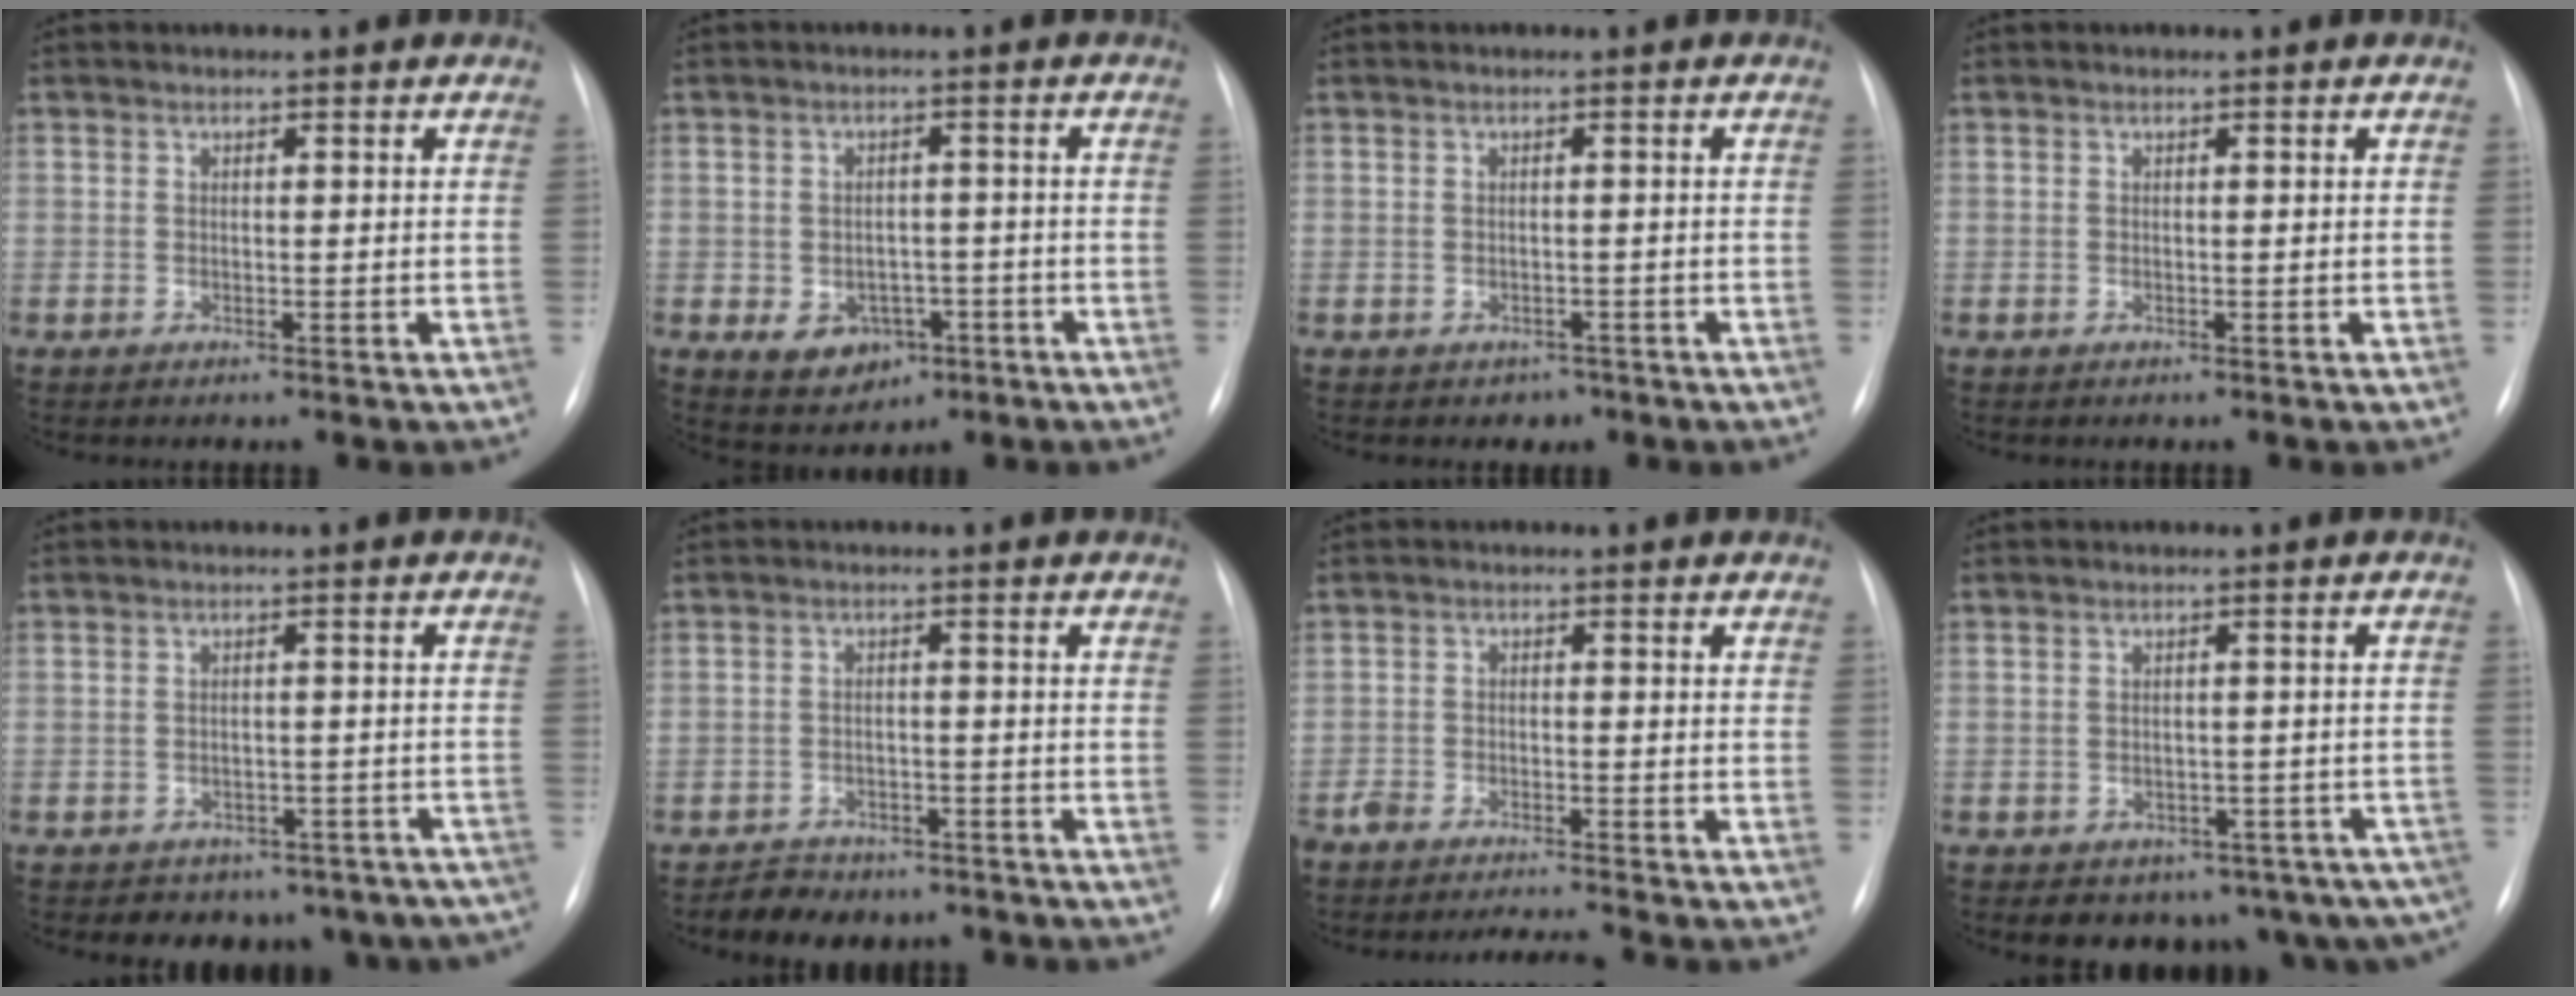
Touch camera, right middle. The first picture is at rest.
{"total": 5.8, "force": [-2.2, 4.6, 2.9], "torque": [-0.043, 0.010, -0.019]}
{"total": 1.8, "force": [-1.1, 1.4, 0.2], "torque": [-0.002, 0.005, -0.010]}
{"total": 0.0}
{"total": 14.1, "force": [-11.7, 7.2, 2.9], "torque": [-0.028, 0.028, -0.117]}
{"total": 6.4, "force": [-5.1, 3.4, 1.6], "torque": [-0.027, 0.008, -0.070]}
{"total": 6.2, "force": [-5.8, -0.3, 1.9], "torque": [-0.029, -0.010, -0.097]}
{"total": 15.2, "force": [-11.9, 8.1, 4.9], "torque": [-0.047, 0.034, -0.123]}